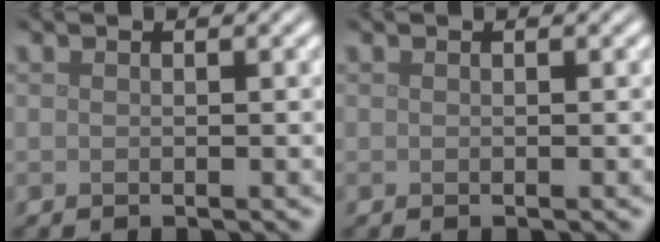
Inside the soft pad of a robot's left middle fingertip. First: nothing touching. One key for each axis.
{"total": 0.0}